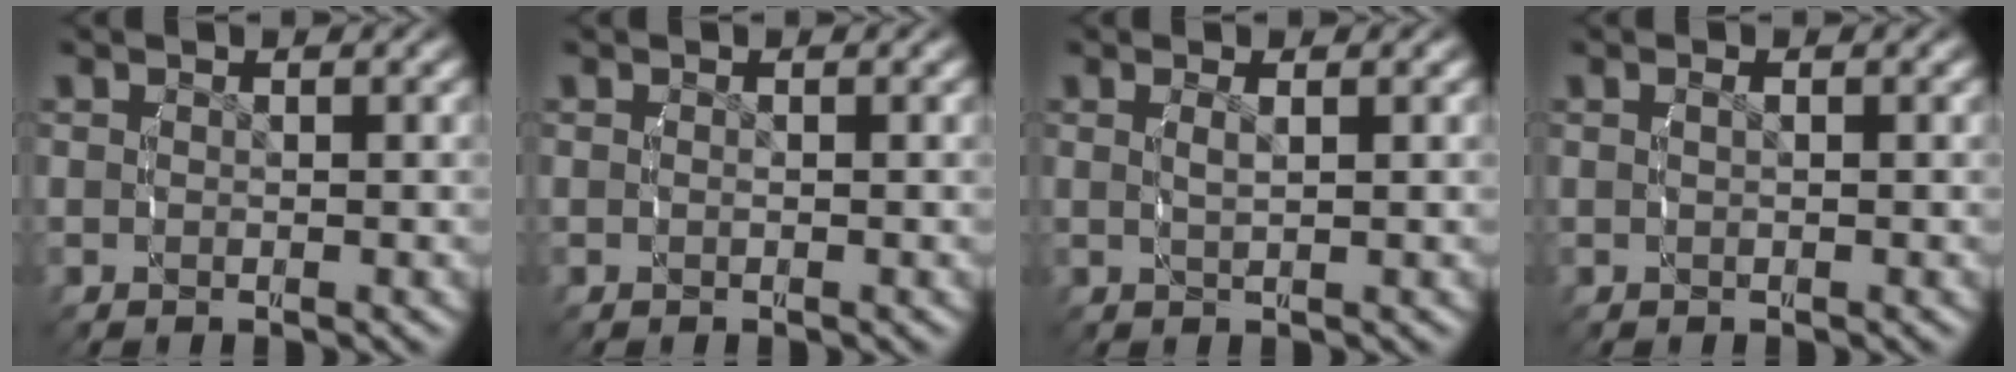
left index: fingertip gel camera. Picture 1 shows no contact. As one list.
[{"total": 0.0}, {"total": 1.3, "force": [0.5, -0.4, 1.1], "torque": [-0.020, -0.001, 0.014]}, {"total": 0.6, "force": [0.0, -0.3, 0.5], "torque": [-0.009, 0.002, 0.001]}]